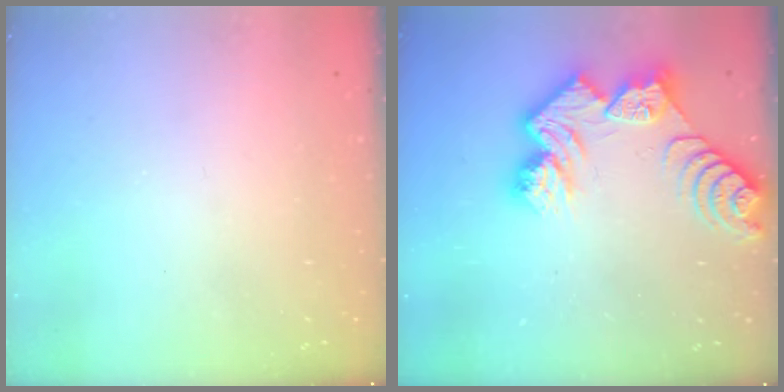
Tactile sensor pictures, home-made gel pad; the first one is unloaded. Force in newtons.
{"total": 12.5, "press": 12.5, "slide": 1.1}